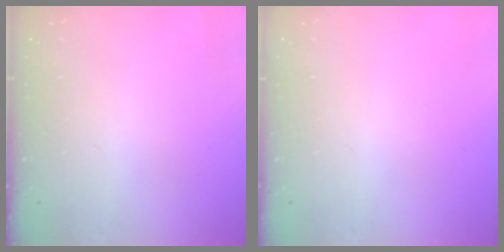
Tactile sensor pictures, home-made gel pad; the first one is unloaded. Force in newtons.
{"total": 0.0}